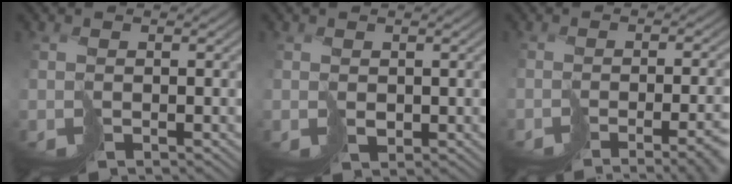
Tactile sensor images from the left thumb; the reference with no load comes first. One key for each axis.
{"total": 1.4, "fx": 1.3, "fy": 0.6, "fz": 0.1, "tx": 0.000, "ty": 0.001, "tz": 0.027}
{"total": 6.5, "fx": -4.0, "fy": 1.0, "fz": 5.0, "tx": -0.047, "ty": -0.018, "tz": -0.040}